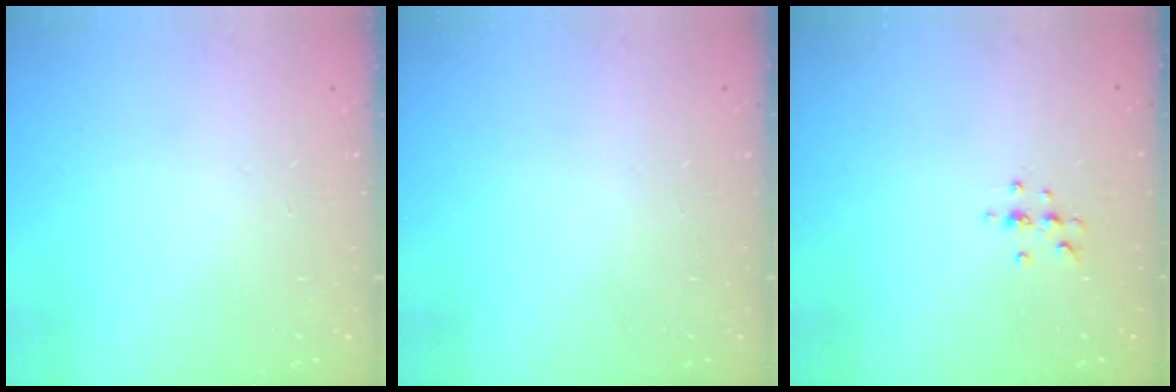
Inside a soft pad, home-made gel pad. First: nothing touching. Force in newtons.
{"total": 0.0}
{"total": 5.2, "press": 5.2, "slide": 0.6}